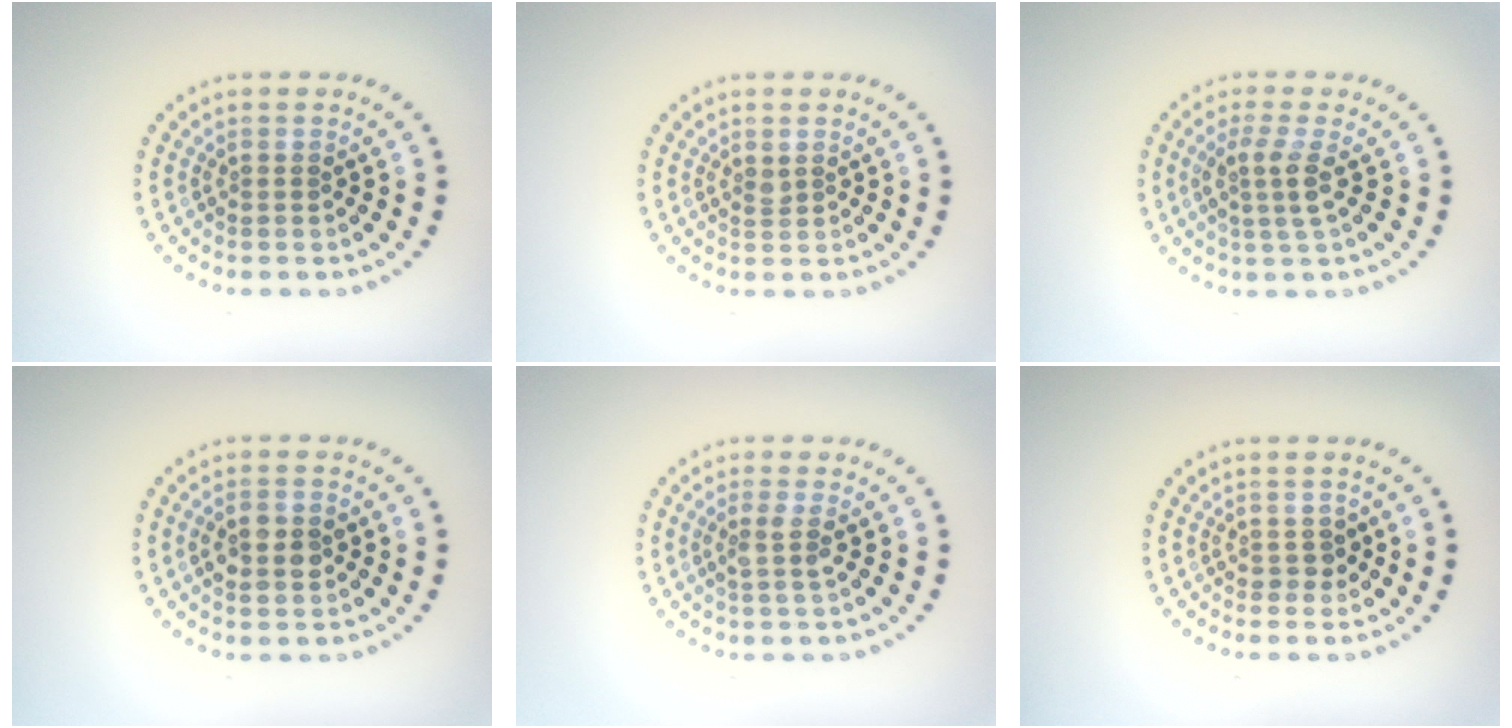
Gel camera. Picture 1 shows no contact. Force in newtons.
{"total": 0.7, "press": 0.6, "slide": 0.5}
{"total": 2.5, "press": 2.1, "slide": 1.5}
{"total": 2.8, "press": 2.8, "slide": 0.1}
{"total": 1.6, "press": 1.2, "slide": 1.0}
{"total": 1.2, "press": 1.0, "slide": 0.5}